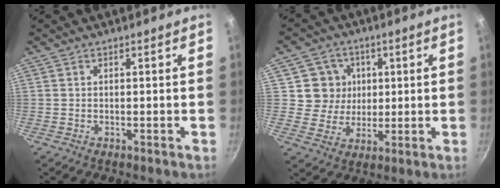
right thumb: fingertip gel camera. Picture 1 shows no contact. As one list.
[{"total": 8.2, "force": [1.8, 7.8, 1.6], "torque": [0.012, -0.006, 0.027]}]